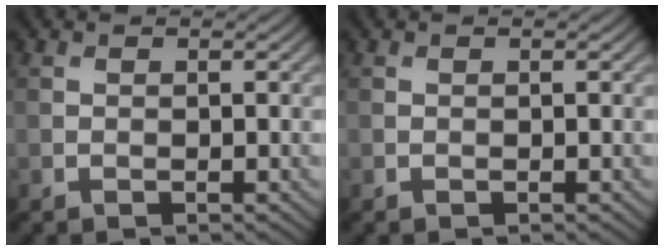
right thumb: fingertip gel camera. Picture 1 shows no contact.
{"total": 0.0}